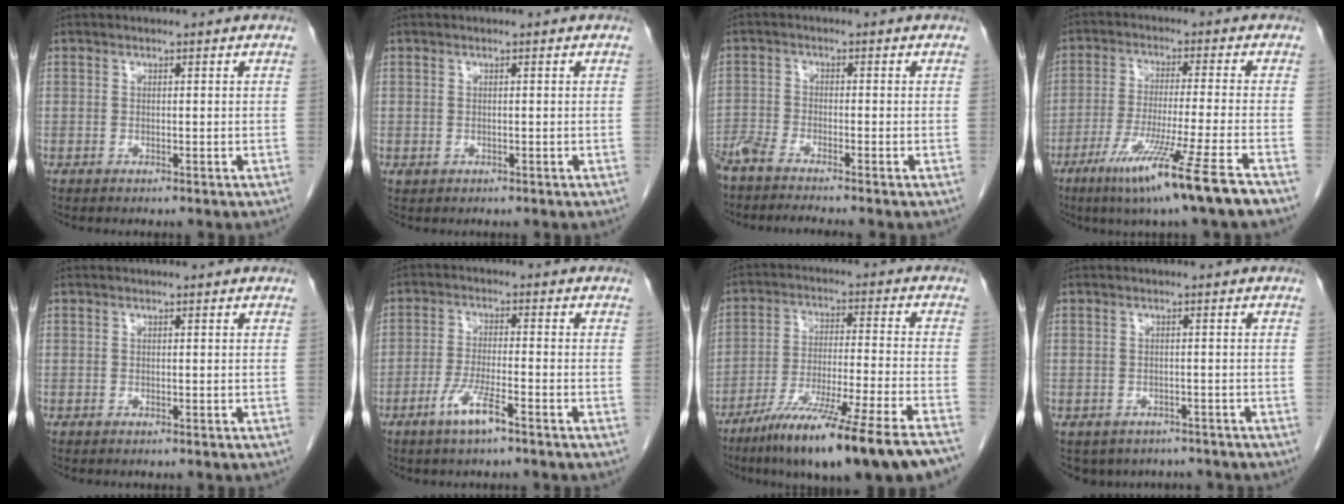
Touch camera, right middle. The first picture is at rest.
{"total": 0.5, "force": [-0.1, 0.5, 0.2], "torque": [-0.004, 0.000, 0.002]}
{"total": 6.6, "force": [-6.0, -0.5, 2.7], "torque": [-0.040, -0.016, -0.106]}
{"total": 13.4, "force": [-8.3, -1.7, 10.3], "torque": [-0.181, -0.046, -0.136]}
{"total": 0.0}
{"total": 5.3, "force": [-3.3, 0.4, 4.1], "torque": [-0.085, -0.006, -0.064]}
{"total": 20.4, "force": [-15.3, -0.4, 13.5], "torque": [-0.176, -0.039, -0.246]}
{"total": 6.4, "force": [-5.3, 3.6, 1.0], "torque": [-0.003, 0.004, -0.062]}